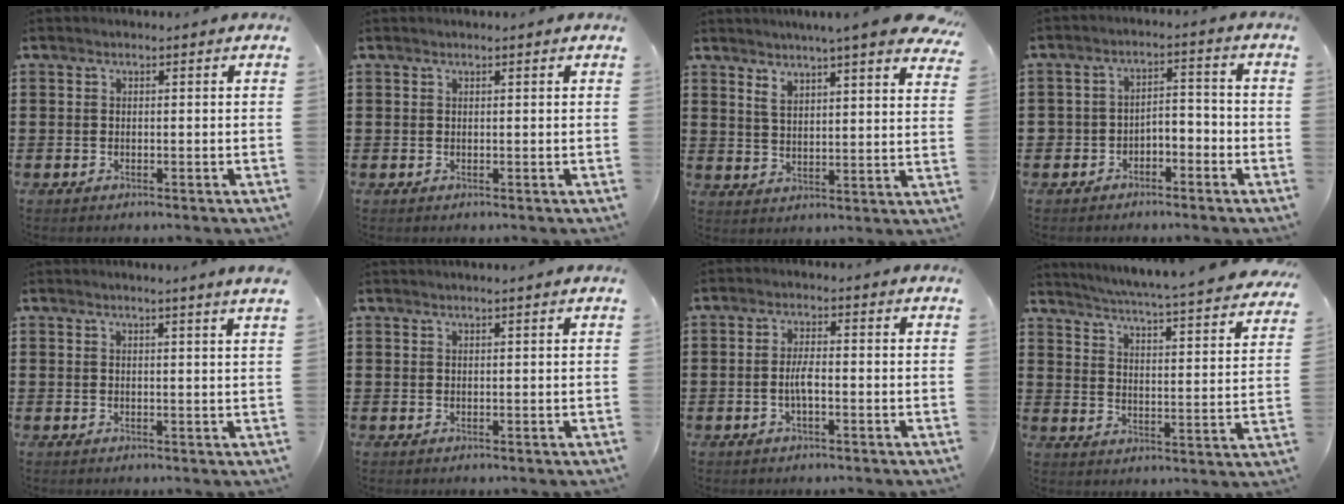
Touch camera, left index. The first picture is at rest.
{"total": 0.0}
{"total": 5.5, "force": [4.6, 0.3, 3.0], "torque": [-0.069, -0.021, 0.076]}
{"total": 3.5, "force": [-3.1, 1.3, 0.7], "torque": [-0.017, 0.009, -0.067]}
{"total": 1.8, "force": [1.4, -0.8, 0.8], "torque": [-0.014, -0.007, 0.025]}
{"total": 1.0, "force": [0.9, -0.1, 0.5], "torque": [-0.009, -0.002, 0.017]}
{"total": 3.1, "force": [-0.8, 0.8, 2.9], "torque": [-0.066, -0.002, -0.021]}
{"total": 4.3, "force": [3.9, -0.9, 1.5], "torque": [-0.052, -0.043, 0.057]}